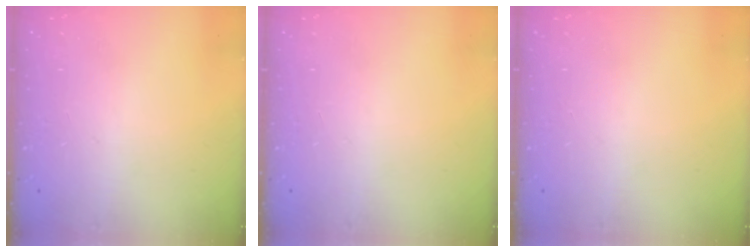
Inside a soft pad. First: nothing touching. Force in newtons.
{"total": 0.0}
{"total": 0.0}